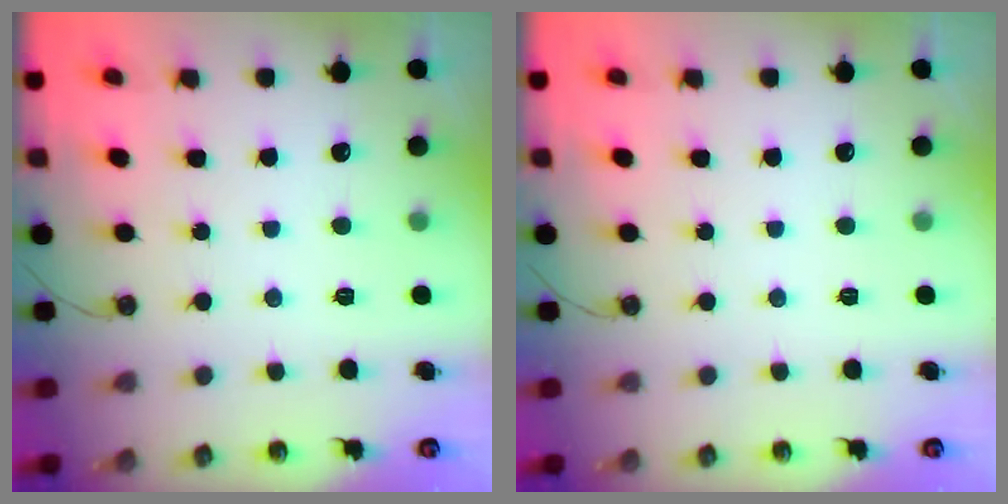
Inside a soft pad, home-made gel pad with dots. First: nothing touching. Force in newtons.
{"total": 0.0}